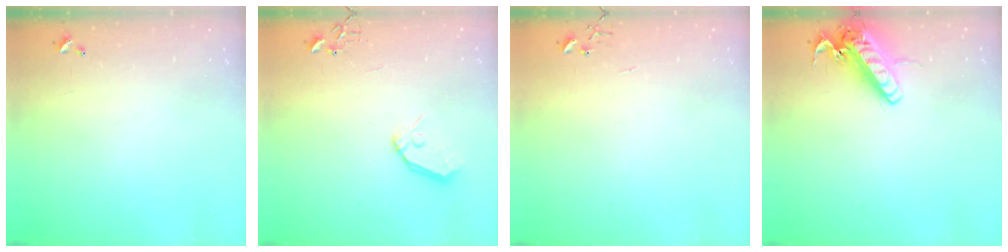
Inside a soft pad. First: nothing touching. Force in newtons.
{"total": 8.6, "press": 8.6, "slide": 0.7}
{"total": 3.9, "press": 3.9, "slide": 0.4}
{"total": 15.0, "press": 14.7, "slide": 2.8}